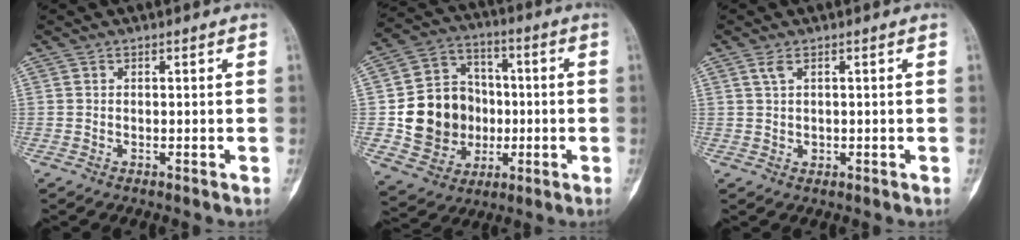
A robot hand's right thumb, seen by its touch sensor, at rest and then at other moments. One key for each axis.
{"total": 16.2, "fx": -1.4, "fy": 14.2, "fz": 7.6, "tx": -0.091, "ty": 0.026, "tz": -0.010}
{"total": 2.1, "fx": 0.8, "fy": 1.2, "fz": 1.5, "tx": -0.031, "ty": -0.001, "tz": 0.018}